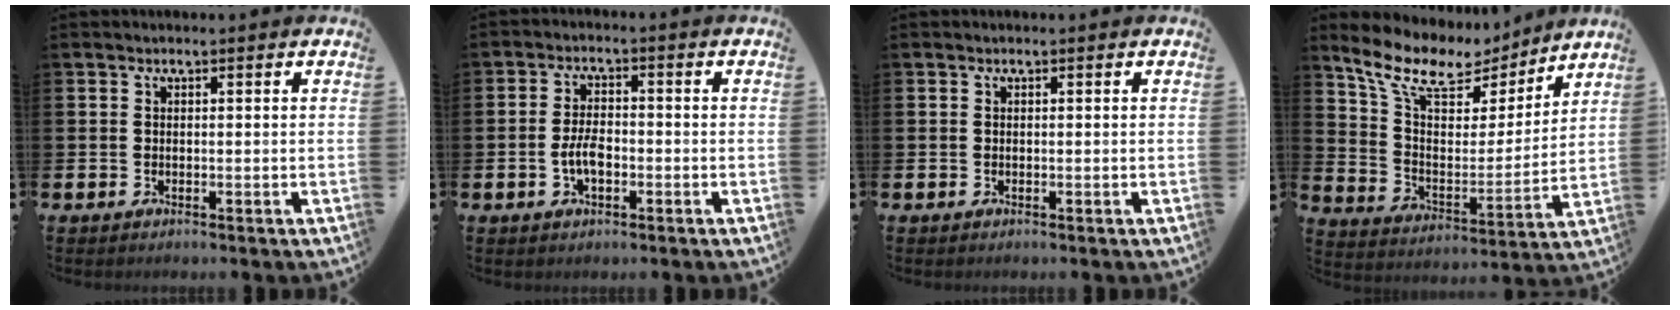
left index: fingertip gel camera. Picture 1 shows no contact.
{"total": 3.8, "force": [-0.9, 2.0, 3.2], "torque": [-0.056, 0.008, -0.016]}
{"total": 0.0}
{"total": 10.8, "force": [8.9, 4.6, 4.0], "torque": [-0.121, -0.051, 0.159]}